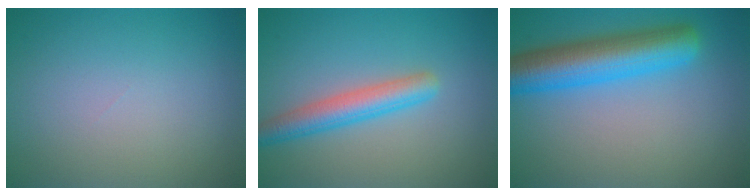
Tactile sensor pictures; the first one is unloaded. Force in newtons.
{"total": 3.8, "press": 3.8, "slide": 0.1}
{"total": 7.5, "press": 7.5, "slide": 0.3}